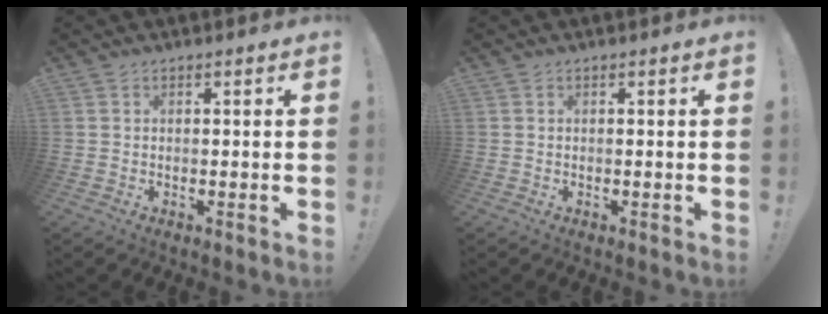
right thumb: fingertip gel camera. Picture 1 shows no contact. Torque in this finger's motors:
{"motor_torque": [0.00, 0.00, -0.15, 0.15, 0.01]}